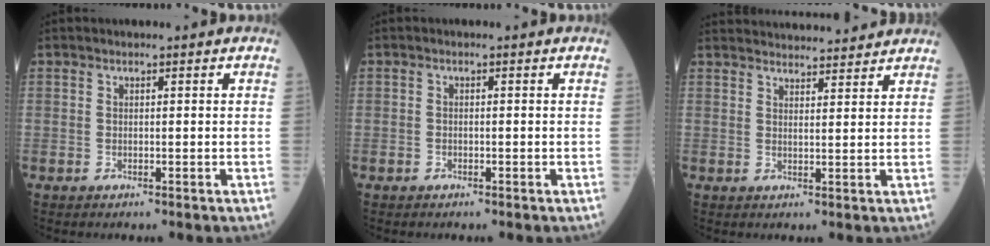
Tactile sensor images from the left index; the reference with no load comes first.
{"total": 0.0}
{"total": 14.6, "force": [14.0, 1.9, 3.4], "torque": [-0.047, 0.034, 0.196]}